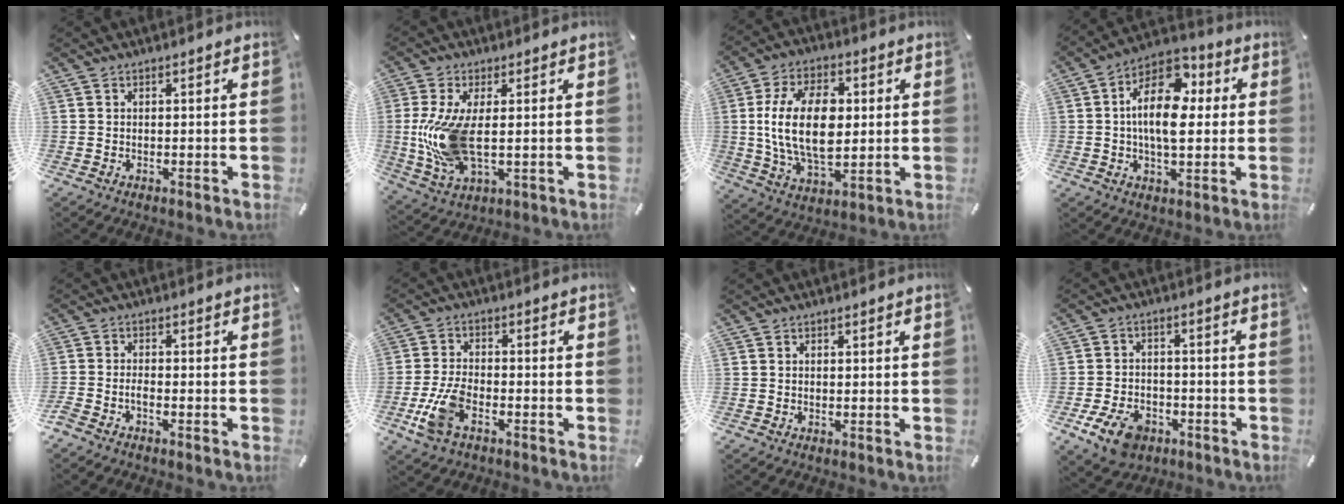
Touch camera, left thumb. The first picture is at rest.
{"total": 13.0, "force": [0.8, 5.8, 11.7], "torque": [-0.269, -0.027, 0.013]}
{"total": 17.5, "force": [1.8, 10.8, 13.7], "torque": [-0.282, -0.002, 0.028]}
{"total": 15.0, "force": [2.4, 9.2, 11.7], "torque": [-0.213, -0.008, 0.040]}
{"total": 2.4, "force": [-1.8, 0.8, 1.3], "torque": [-0.027, 0.003, -0.035]}
{"total": 8.4, "force": [-3.7, 4.3, 6.2], "torque": [-0.142, 0.001, -0.067]}
{"total": 0.6, "force": [0.0, 0.5, 0.2], "torque": [-0.003, 0.003, 0.000]}
{"total": 8.9, "force": [-4.8, 5.9, 4.7], "torque": [-0.107, 0.020, -0.087]}